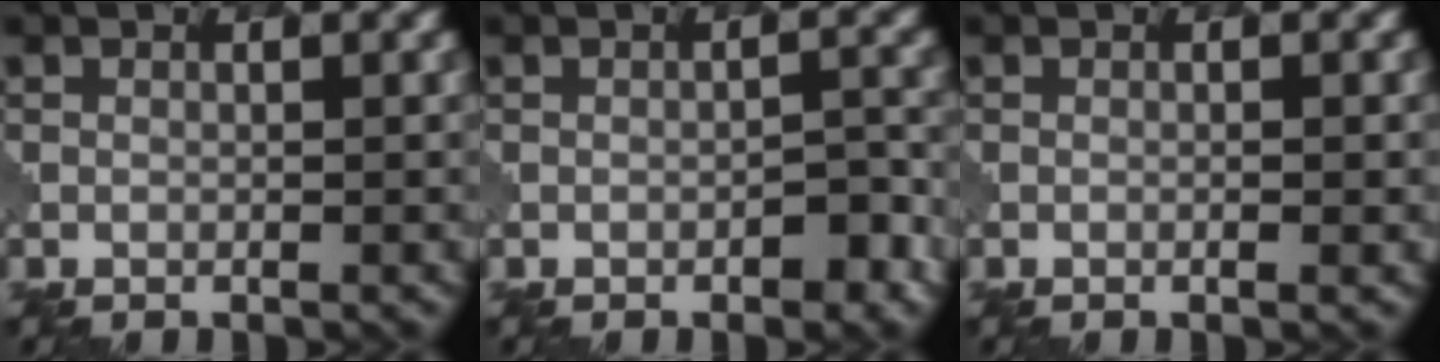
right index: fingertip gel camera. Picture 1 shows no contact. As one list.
[{"total": 2.1, "force": [-1.1, 0.8, 1.5], "torque": [-0.017, 0.006, -0.015]}, {"total": 0.8, "force": [-0.2, 0.0, 0.8], "torque": [-0.011, 0.000, -0.003]}]